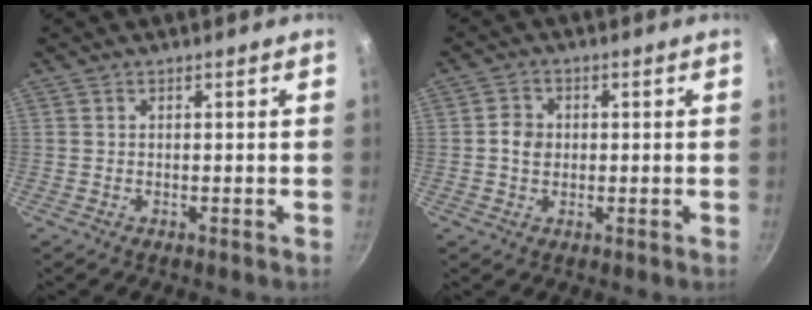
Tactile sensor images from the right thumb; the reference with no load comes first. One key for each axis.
{"total": 2.2, "fx": 0.4, "fy": 1.6, "fz": 1.5, "tx": -0.024, "ty": -0.001, "tz": 0.006}